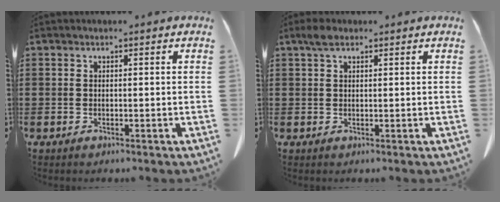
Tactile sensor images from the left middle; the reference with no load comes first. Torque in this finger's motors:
{"motor_torque": [0.93, 0.52, 0.32, 0.08]}